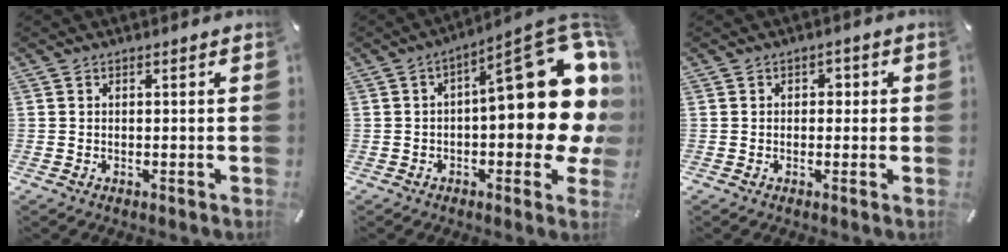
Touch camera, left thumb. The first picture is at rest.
{"total": 24.7, "force": [3.5, 10.6, 22.1], "torque": [-0.278, -0.026, 0.067]}
{"total": 1.7, "force": [-0.1, 1.4, 0.9], "torque": [-0.012, 0.005, -0.009]}